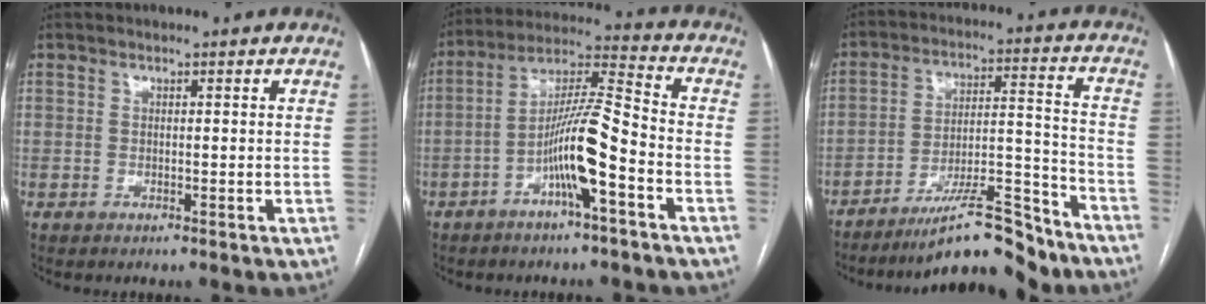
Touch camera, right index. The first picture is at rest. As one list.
[{"total": 11.1, "force": [-4.5, 0.6, 10.1], "torque": [-0.192, 0.018, -0.081]}, {"total": 15.0, "force": [-12.4, 2.2, 8.0], "torque": [-0.124, 0.024, -0.202]}]